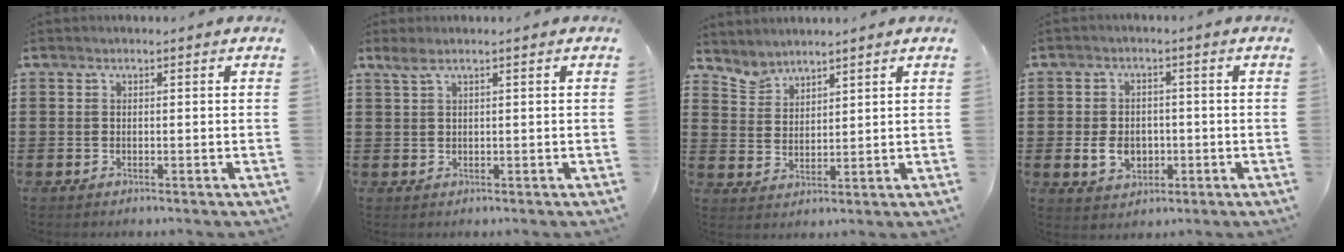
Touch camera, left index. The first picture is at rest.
{"total": 1.4, "force": [0.6, 0.1, 1.3], "torque": [-0.027, -0.002, 0.011]}
{"total": 3.6, "force": [3.4, 1.1, -0.2], "torque": [-0.012, -0.007, 0.067]}
{"total": 4.9, "force": [-0.9, 3.8, 2.9], "torque": [-0.059, 0.002, -0.021]}